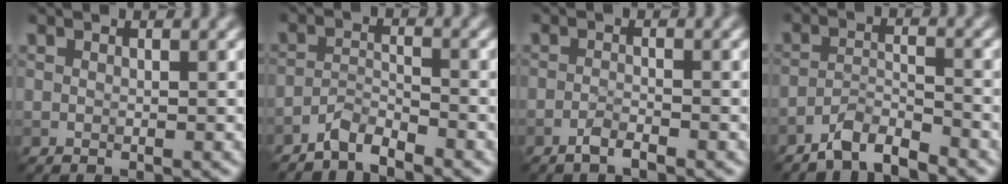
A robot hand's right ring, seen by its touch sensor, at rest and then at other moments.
{"total": 2.4, "force": [-2.3, 0.3, 0.8], "torque": [-0.013, 0.006, -0.050]}
{"total": 1.5, "force": [-1.1, 0.2, 1.0], "torque": [-0.019, 0.003, -0.025]}
{"total": 3.4, "force": [-3.0, 0.6, 1.4], "torque": [-0.023, 0.004, -0.065]}